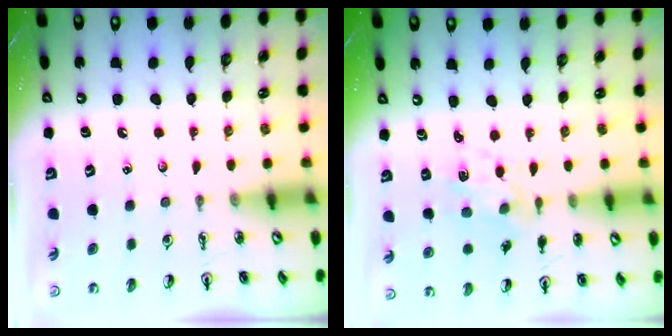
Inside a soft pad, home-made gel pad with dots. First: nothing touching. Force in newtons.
{"total": 2.6, "press": 2.5, "slide": 0.4}